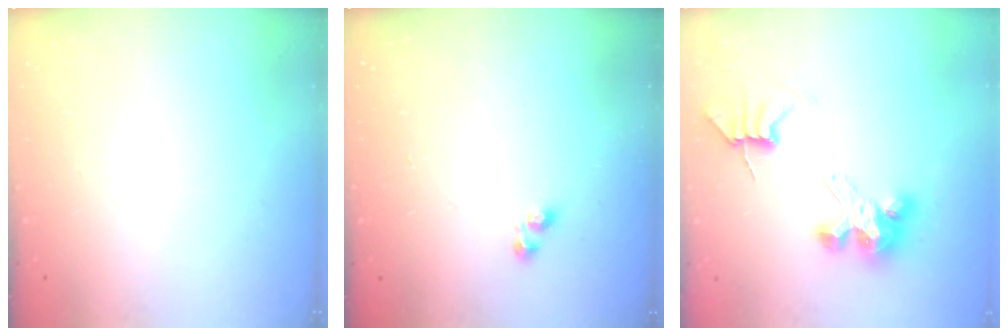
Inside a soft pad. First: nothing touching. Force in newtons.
{"total": 0.9, "press": 0.4, "slide": 0.8}
{"total": 7.6, "press": 7.6, "slide": 0.8}